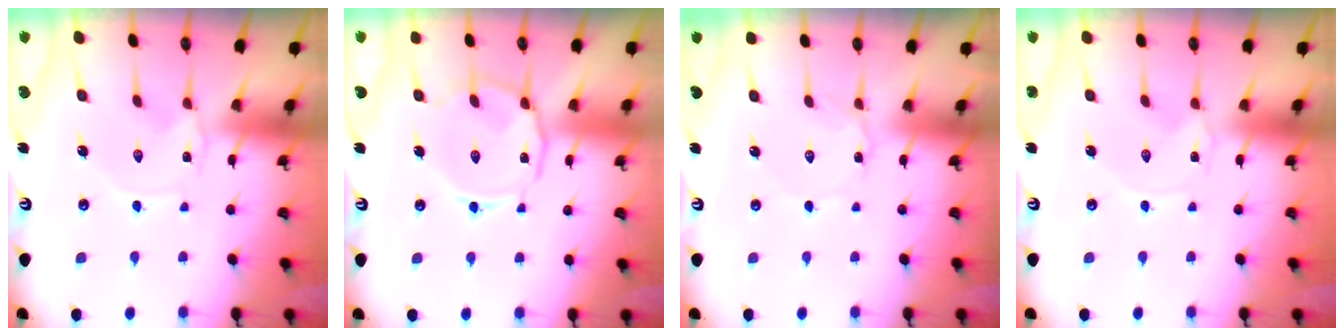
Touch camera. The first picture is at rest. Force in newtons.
{"total": 8.9, "press": 8.8, "slide": 0.9}
{"total": 1.1, "press": 1.1, "slide": 0.1}
{"total": 0.0}